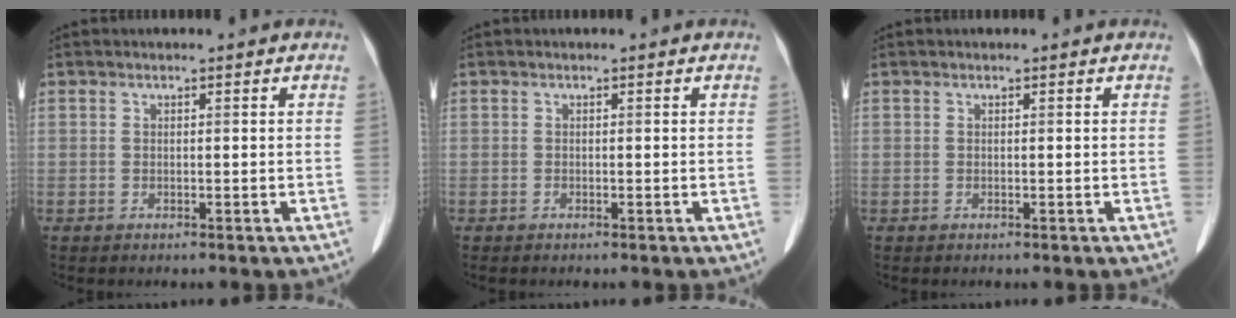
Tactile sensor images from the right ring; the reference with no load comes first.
{"total": 0.0}
{"total": 0.0}